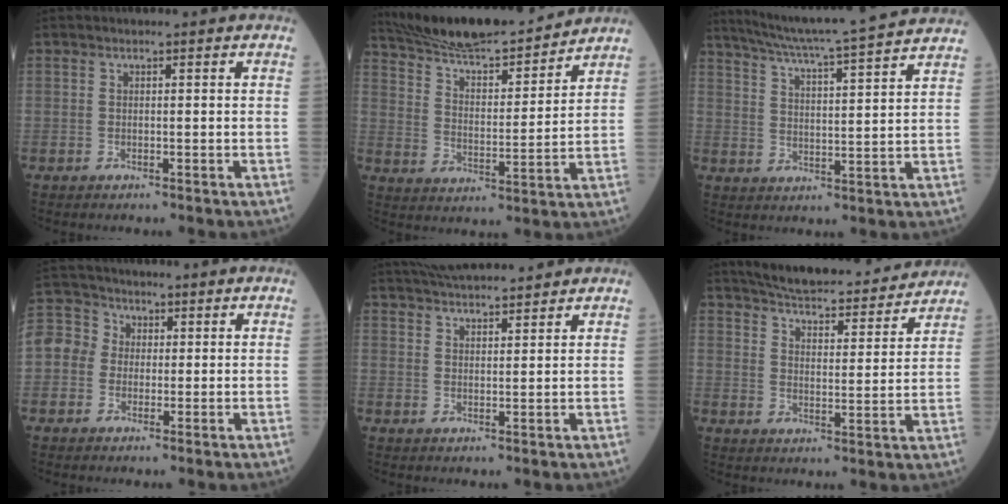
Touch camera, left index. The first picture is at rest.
{"total": 17.5, "force": [16.2, 1.6, 6.5], "torque": [-0.114, 0.000, 0.263]}
{"total": 18.1, "force": [16.4, -1.5, 7.4], "torque": [-0.139, -0.013, 0.227]}
{"total": 13.4, "force": [1.7, 12.2, 5.3], "torque": [-0.163, 0.057, 0.031]}
{"total": 9.1, "force": [8.6, 0.8, 2.9], "torque": [-0.053, 0.030, 0.141]}
{"total": 18.2, "force": [16.8, 2.8, 6.3], "torque": [-0.089, 0.002, 0.229]}